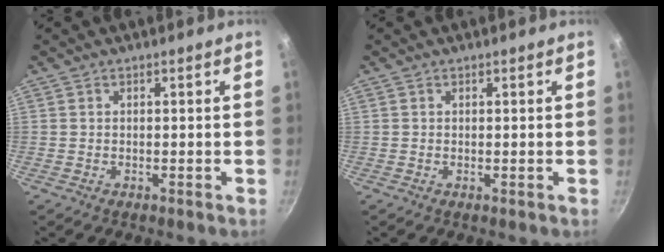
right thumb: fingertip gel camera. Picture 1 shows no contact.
{"total": 0.0}